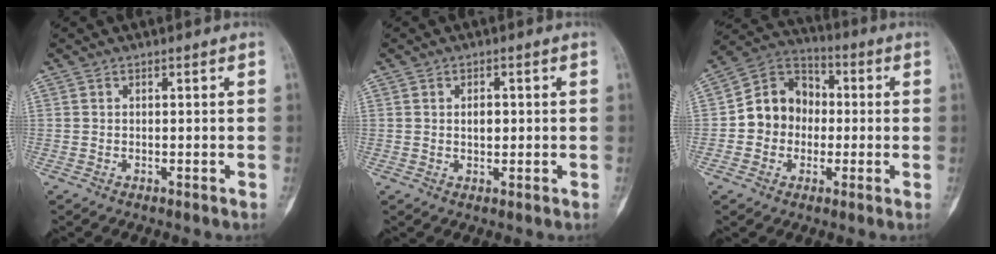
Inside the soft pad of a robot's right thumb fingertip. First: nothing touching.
{"total": 2.5, "force": [0.2, 1.7, 1.8], "torque": [-0.013, 0.002, 0.003]}
{"total": 11.8, "force": [-1.0, 10.3, 5.7], "torque": [-0.058, 0.036, -0.030]}